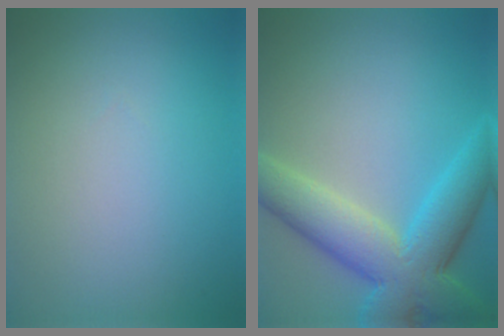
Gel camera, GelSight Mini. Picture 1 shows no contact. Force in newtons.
{"total": 8.6, "press": 8.5, "slide": 0.5}